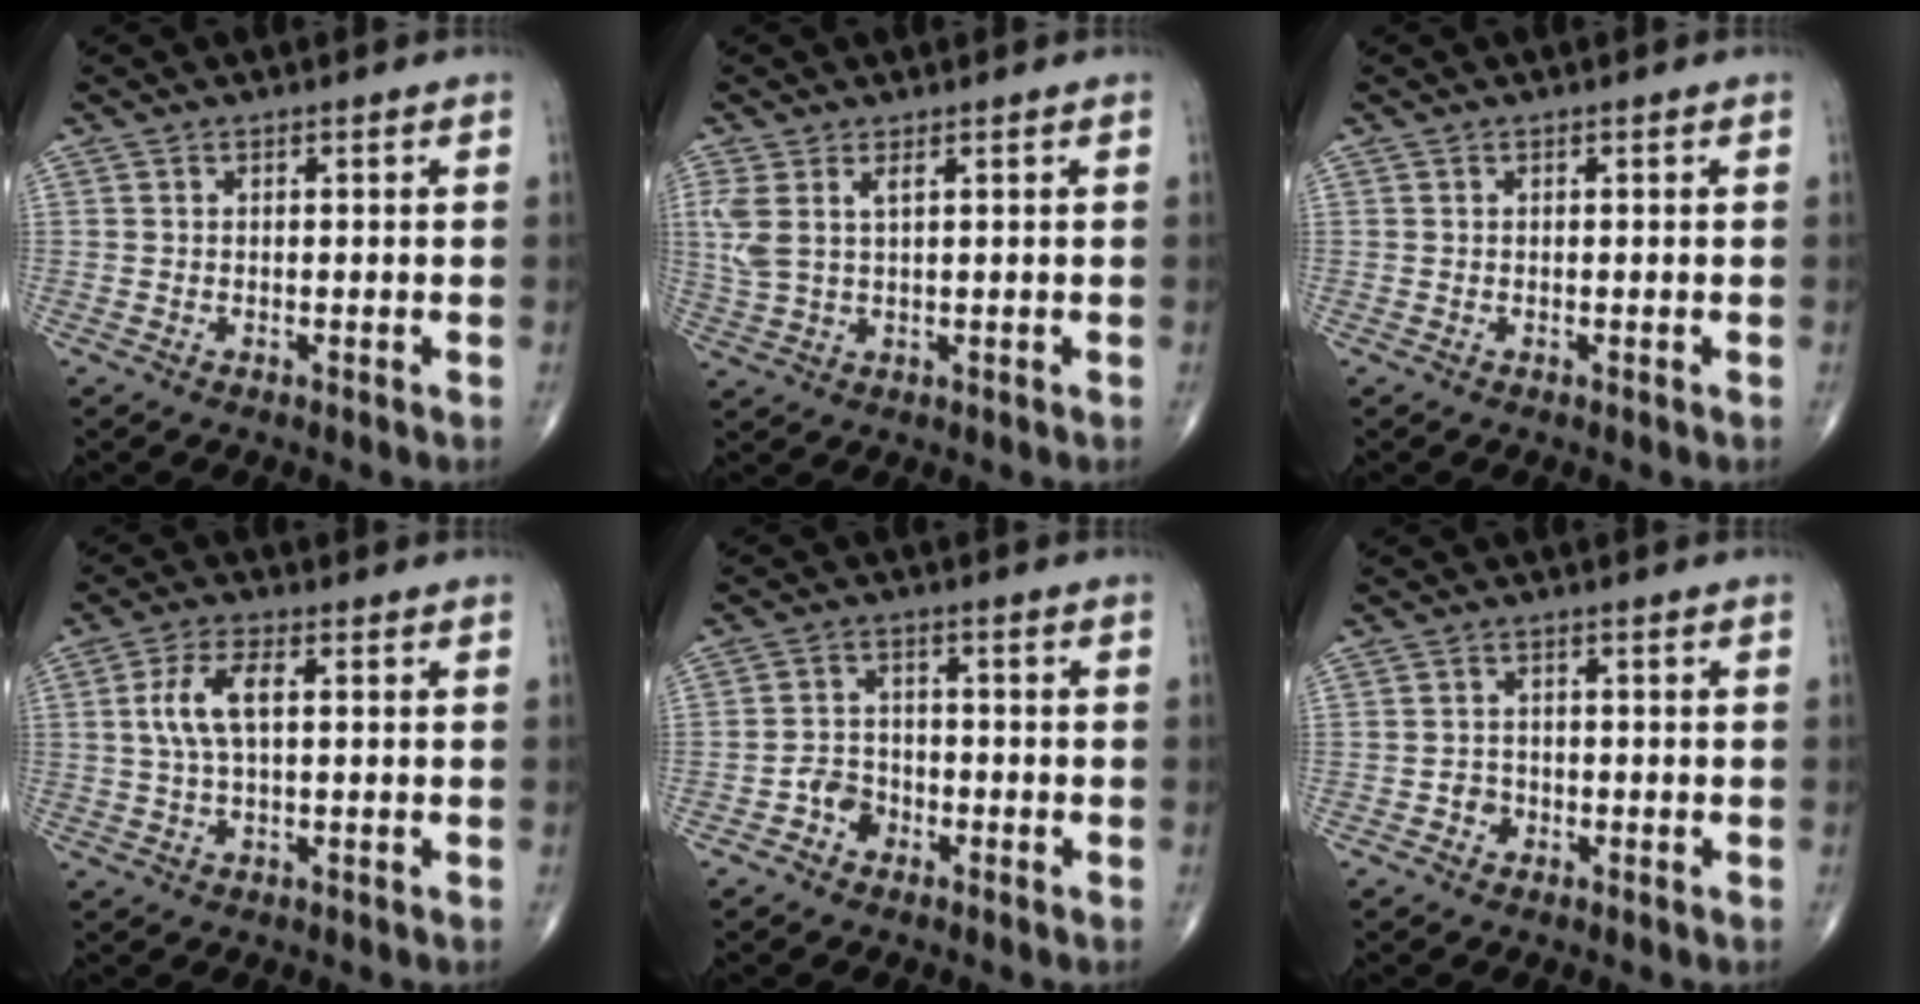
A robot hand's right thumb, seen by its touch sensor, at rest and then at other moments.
{"total": 5.2, "force": [1.9, 2.0, 4.4], "torque": [-0.119, 0.000, 0.048]}
{"total": 0.0}
{"total": 6.8, "force": [1.0, 2.9, 6.1], "torque": [-0.130, 0.011, 0.018]}
{"total": 4.1, "force": [-2.1, 3.3, 1.3], "torque": [0.001, 0.024, -0.043]}
{"total": 2.1, "force": [-0.8, 1.8, 0.5], "torque": [0.007, 0.010, -0.017]}